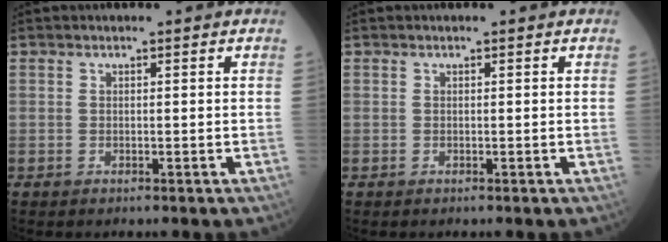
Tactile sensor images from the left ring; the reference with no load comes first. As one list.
[{"total": 0.0}]